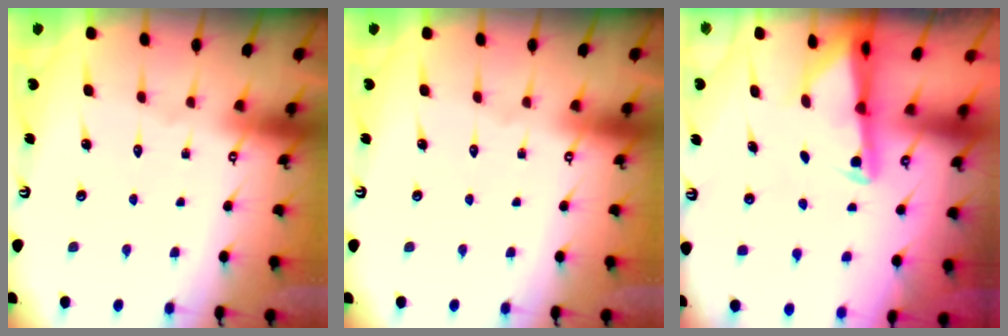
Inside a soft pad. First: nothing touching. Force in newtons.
{"total": 0.0}
{"total": 2.2, "press": 2.2, "slide": 0.5}